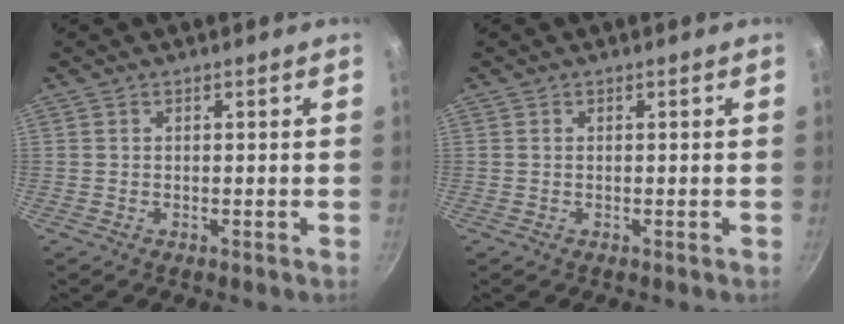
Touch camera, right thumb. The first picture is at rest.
{"total": 0.0}